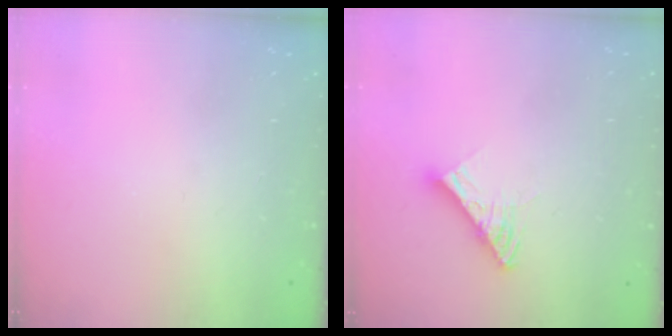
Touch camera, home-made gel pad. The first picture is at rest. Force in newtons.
{"total": 9.5, "press": 9.4, "slide": 1.0}